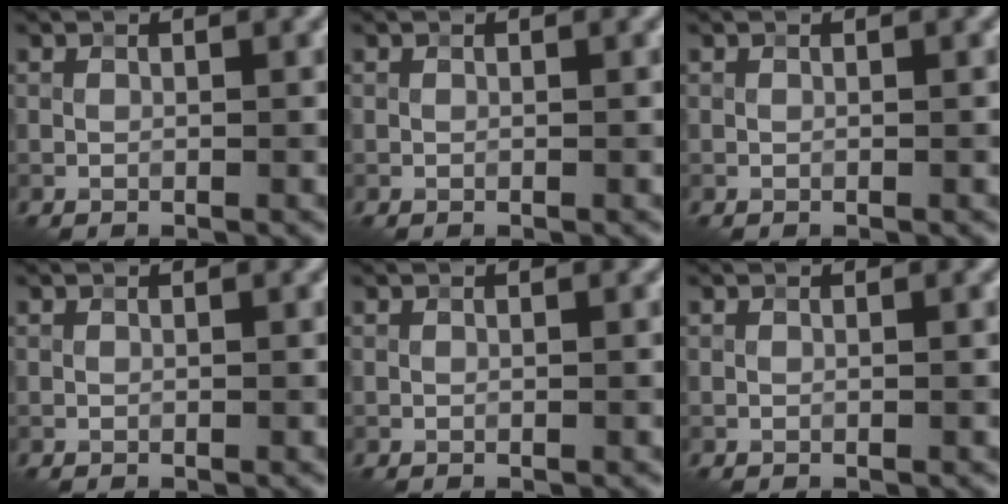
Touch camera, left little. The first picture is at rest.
{"total": 0.0}
{"total": 0.0}
{"total": 0.0}
{"total": 0.0}
{"total": 0.0}